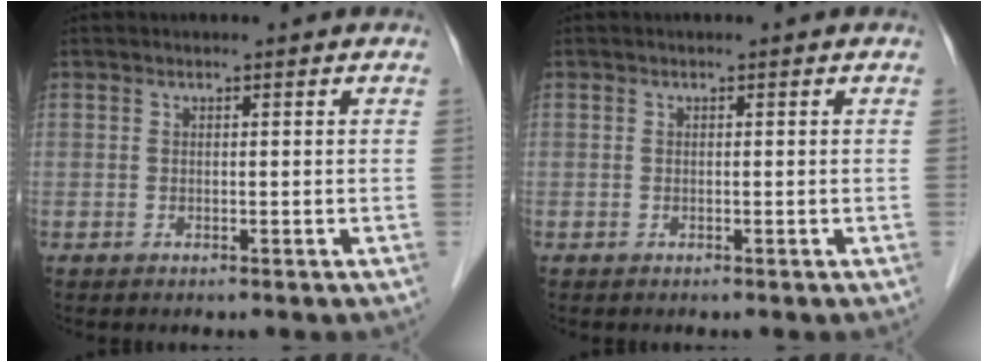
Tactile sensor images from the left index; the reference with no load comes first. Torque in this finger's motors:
{"motor_torque": [-0.04, 0.03, 0.01, 0.00]}